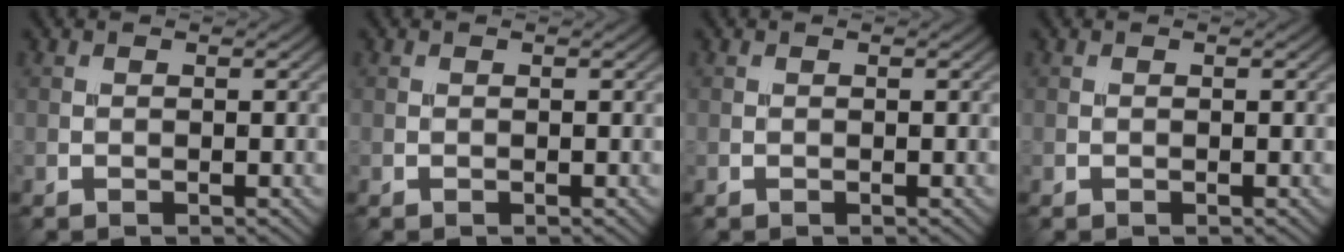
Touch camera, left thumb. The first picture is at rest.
{"total": 0.0}
{"total": 0.0}
{"total": 0.0}